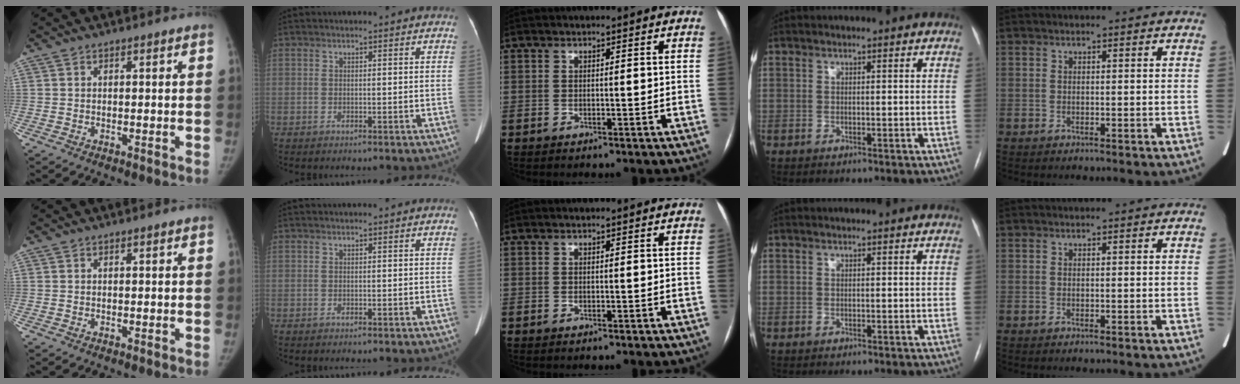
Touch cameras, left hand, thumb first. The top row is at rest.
{}